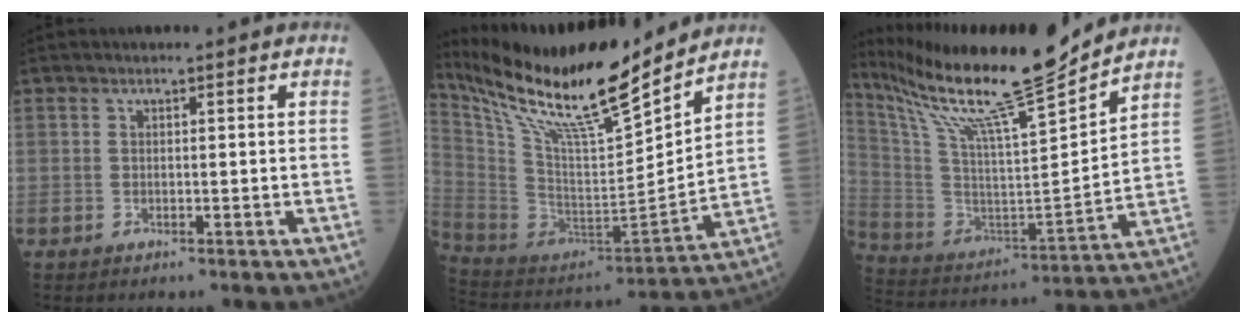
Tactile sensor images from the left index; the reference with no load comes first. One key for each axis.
{"total": 23.8, "fx": 19.8, "fy": 1.5, "fz": 13.1, "tx": -0.237, "ty": -0.018, "tz": 0.352}
{"total": 21.2, "fx": 18.3, "fy": -1.0, "fz": 10.7, "tx": -0.202, "ty": -0.033, "tz": 0.317}